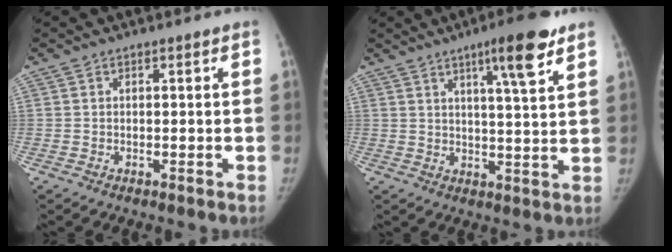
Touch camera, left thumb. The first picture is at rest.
{"total": 10.2, "force": [6.0, 1.2, 8.2], "torque": [-0.115, -0.029, 0.086]}